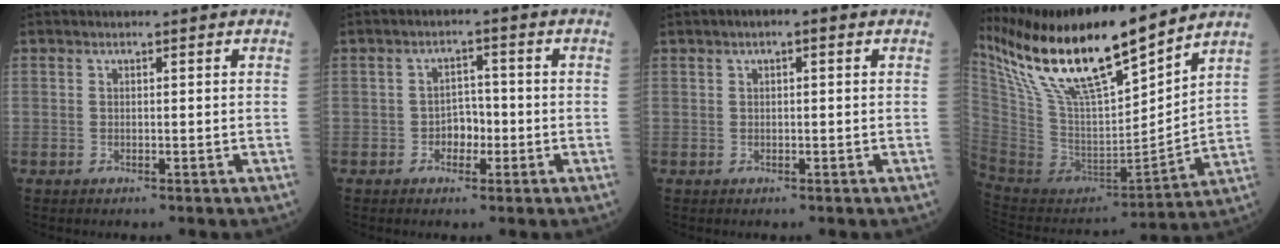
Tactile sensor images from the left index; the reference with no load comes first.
{"total": 3.3, "force": [-1.3, 2.2, 2.0], "torque": [-0.026, 0.009, -0.027]}
{"total": 2.1, "force": [0.9, 0.7, 1.8], "torque": [-0.025, 0.013, 0.010]}
{"total": 21.2, "force": [16.9, 2.7, 12.5], "torque": [-0.241, -0.001, 0.321]}